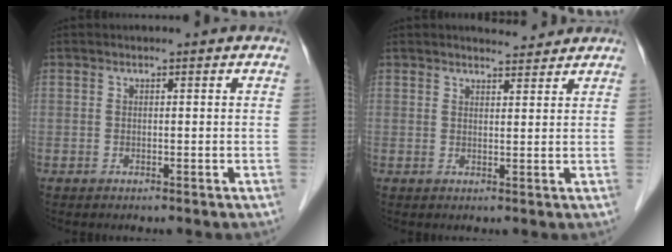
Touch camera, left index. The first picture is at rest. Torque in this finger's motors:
{"motor_torque": [0.58, -0.70, 0.14, 0.02]}